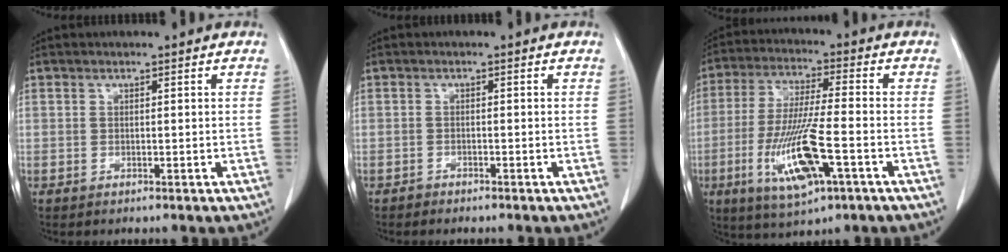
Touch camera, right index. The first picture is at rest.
{"total": 1.2, "force": [-1.1, 0.3, 0.4], "torque": [-0.009, 0.000, -0.016]}
{"total": 13.1, "force": [-4.5, 1.8, 12.2], "torque": [-0.247, -0.020, -0.075]}